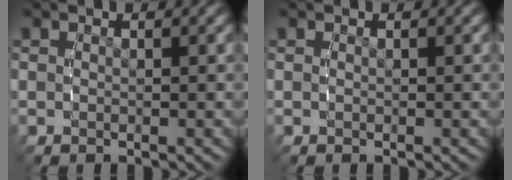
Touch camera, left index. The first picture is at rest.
{"total": 0.0}